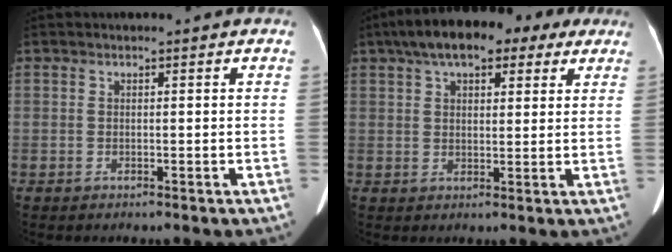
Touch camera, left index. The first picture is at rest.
{"total": 14.3, "force": [9.4, 5.8, 9.1], "torque": [-0.147, 0.059, 0.144]}